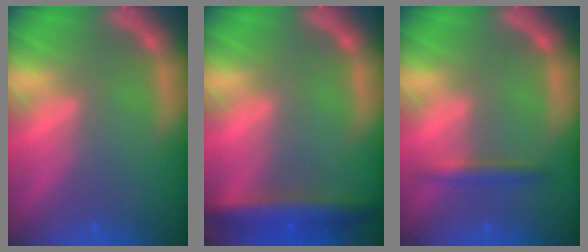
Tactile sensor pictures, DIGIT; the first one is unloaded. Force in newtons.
{"total": 5.0}
{"total": 1.9}